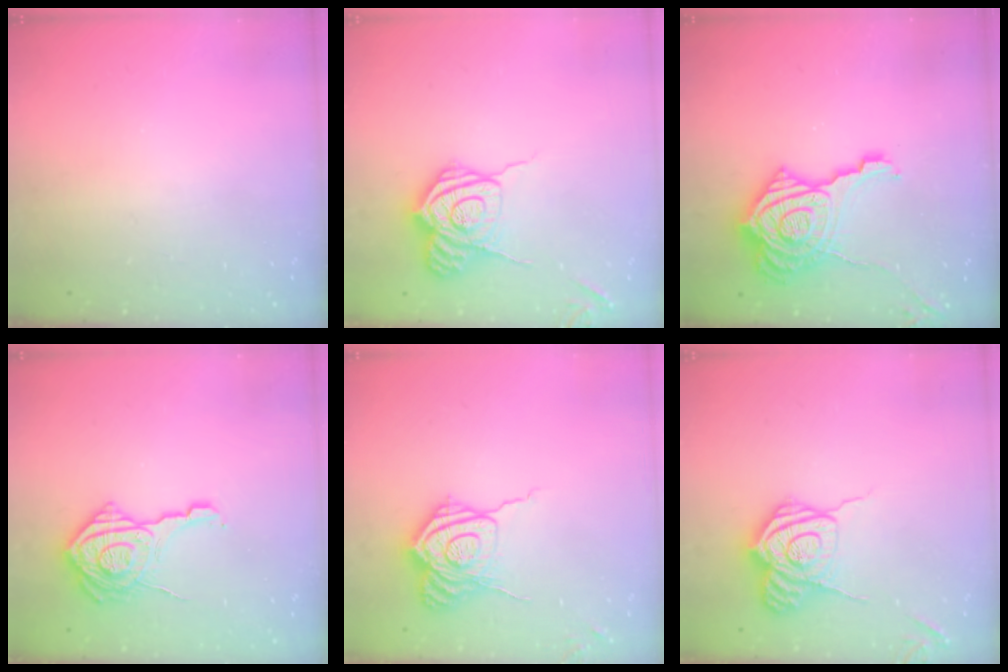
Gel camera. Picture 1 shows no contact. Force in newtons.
{"total": 14.2, "press": 14.1, "slide": 0.8}
{"total": 23.1, "press": 23.0, "slide": 2.2}
{"total": 18.4, "press": 18.3, "slide": 1.1}
{"total": 16.2, "press": 16.2, "slide": 0.5}
{"total": 14.2, "press": 14.1, "slide": 0.8}